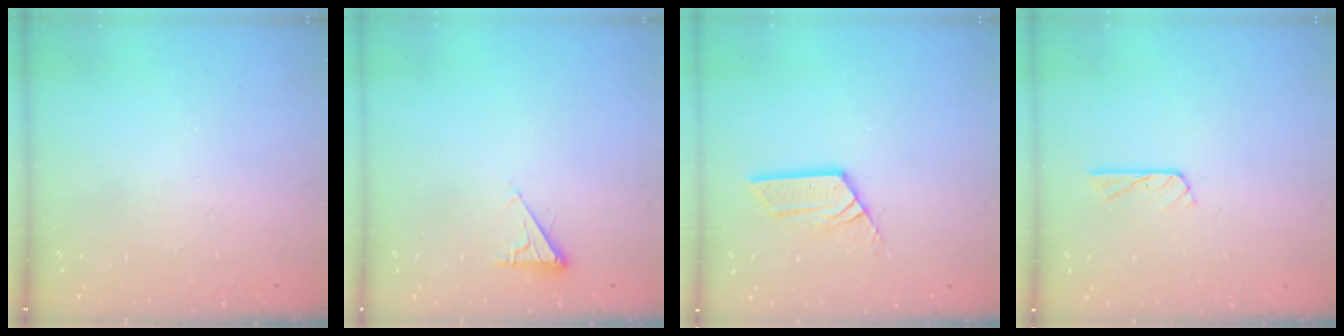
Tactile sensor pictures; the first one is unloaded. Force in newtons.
{"total": 2.5, "press": 2.5, "slide": 0.4}
{"total": 8.0, "press": 8.0, "slide": 0.5}
{"total": 3.7, "press": 3.6, "slide": 0.4}